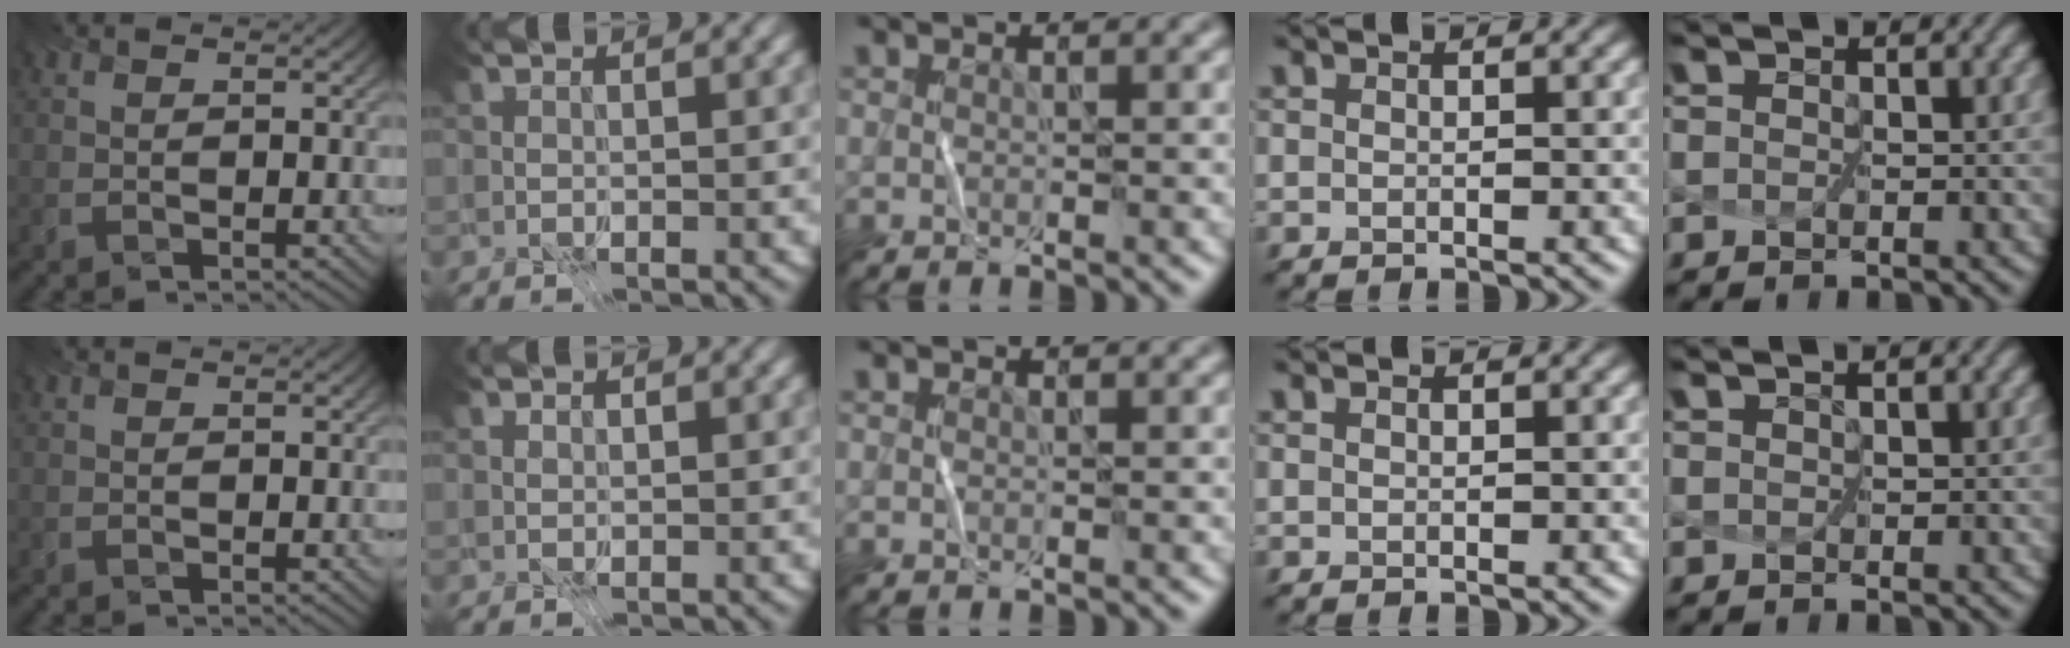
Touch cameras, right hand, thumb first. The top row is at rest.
{"index": {"total": 1.6, "force": [1.0, 1.0, 0.8], "torque": [-0.024, 0.009, 0.022]}}